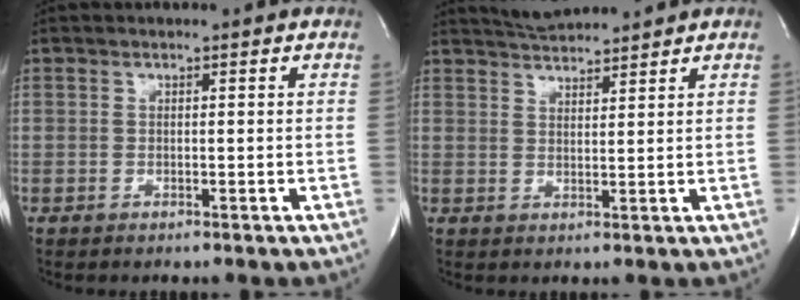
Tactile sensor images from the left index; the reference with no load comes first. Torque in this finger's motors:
{"motor_torque": [-0.17, -0.07, 0.43, 0.10]}